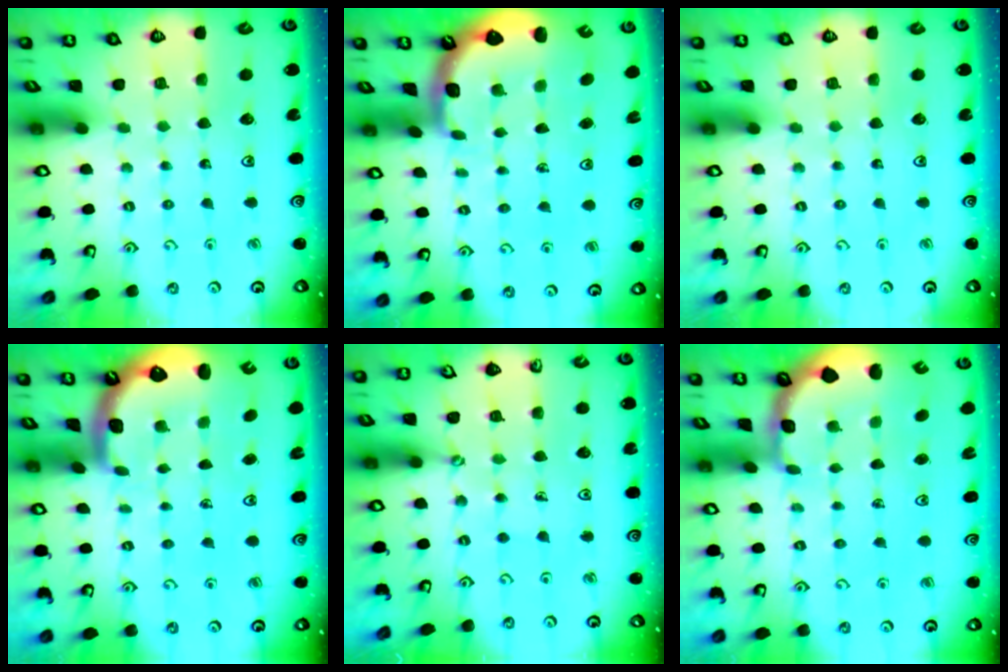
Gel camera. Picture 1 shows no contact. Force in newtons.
{"total": 2.8, "press": 1.6, "slide": 2.2}
{"total": 0.0}
{"total": 1.6, "press": 1.4, "slide": 0.6}
{"total": 0.5, "press": 0.5, "slide": 0.1}
{"total": 1.8, "press": 1.7, "slide": 0.4}